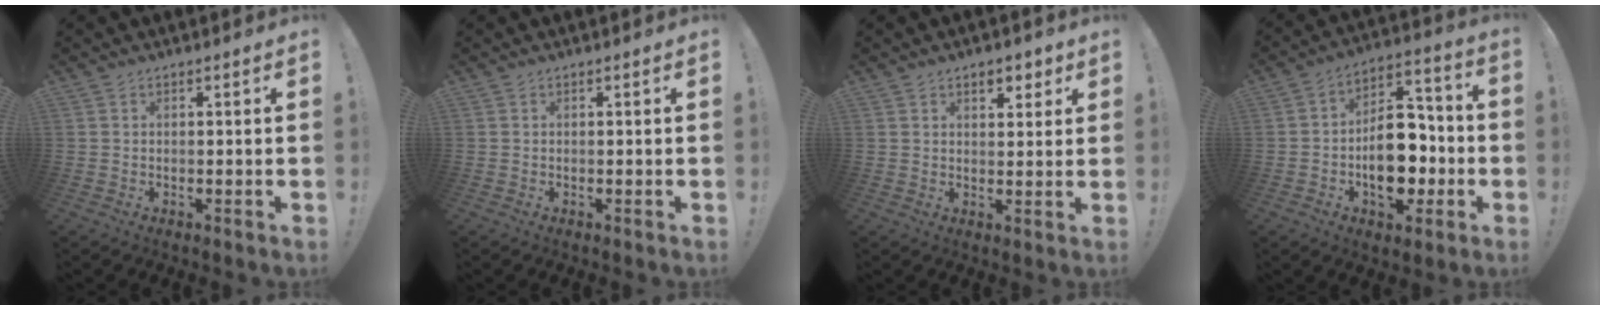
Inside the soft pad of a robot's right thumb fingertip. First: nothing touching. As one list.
[{"total": 0.0}, {"total": 4.5, "force": [2.7, 2.8, 2.3], "torque": [-0.017, -0.010, 0.044]}, {"total": 16.5, "force": [-4.3, 10.8, 11.7], "torque": [-0.154, 0.033, -0.064]}]